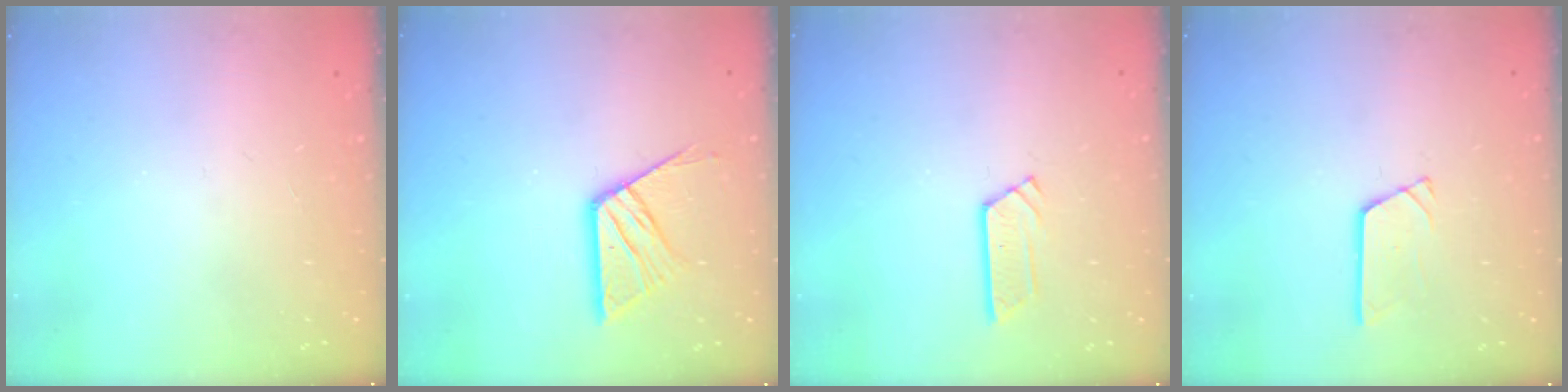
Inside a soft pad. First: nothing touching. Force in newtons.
{"total": 12.2, "press": 12.2, "slide": 1.0}
{"total": 4.3, "press": 4.2, "slide": 0.3}
{"total": 3.0, "press": 3.0, "slide": 0.3}